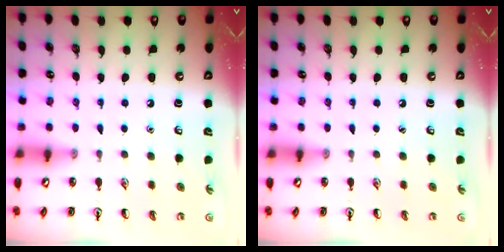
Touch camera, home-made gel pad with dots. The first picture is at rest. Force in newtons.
{"total": 0.0}